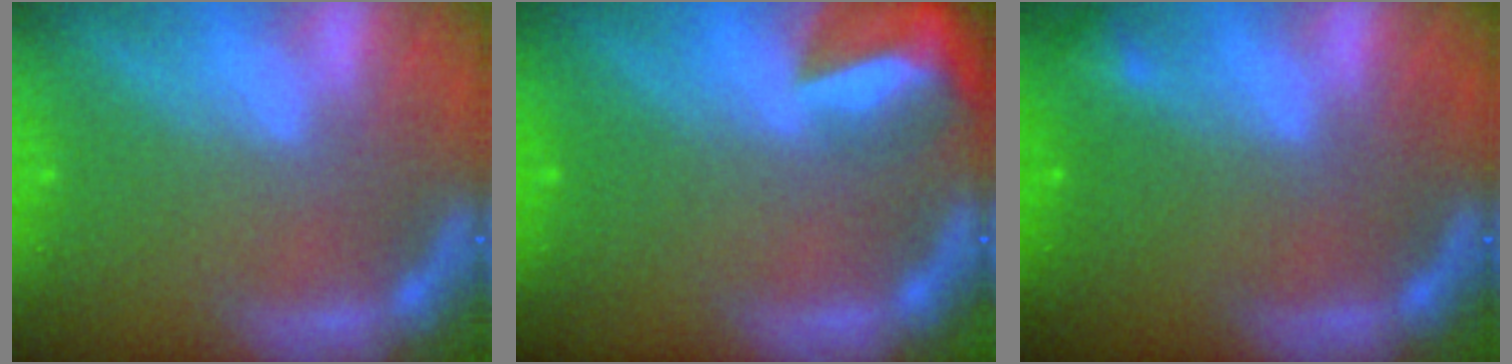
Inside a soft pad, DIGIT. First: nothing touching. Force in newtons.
{"total": 7.4}
{"total": 0.9}